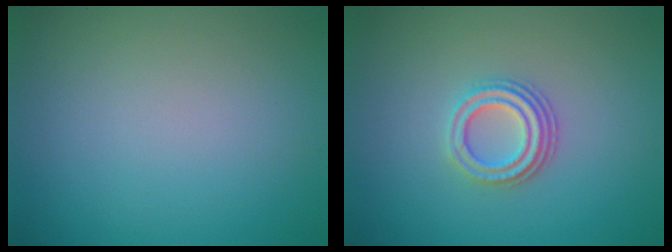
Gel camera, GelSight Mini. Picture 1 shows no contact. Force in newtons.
{"total": 3.0, "press": 2.5, "slide": 1.7}